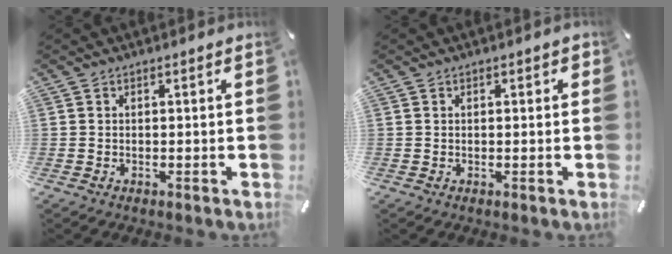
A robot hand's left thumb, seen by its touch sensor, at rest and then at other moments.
{"total": 0.7, "force": [0.1, 0.4, 0.5], "torque": [-0.001, 0.001, -0.001]}